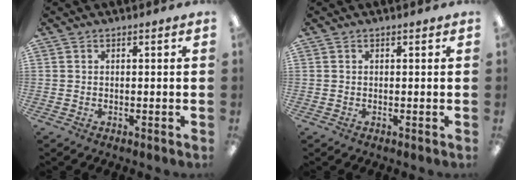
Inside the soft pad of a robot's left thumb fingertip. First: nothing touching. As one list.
[{"total": 0.0}]